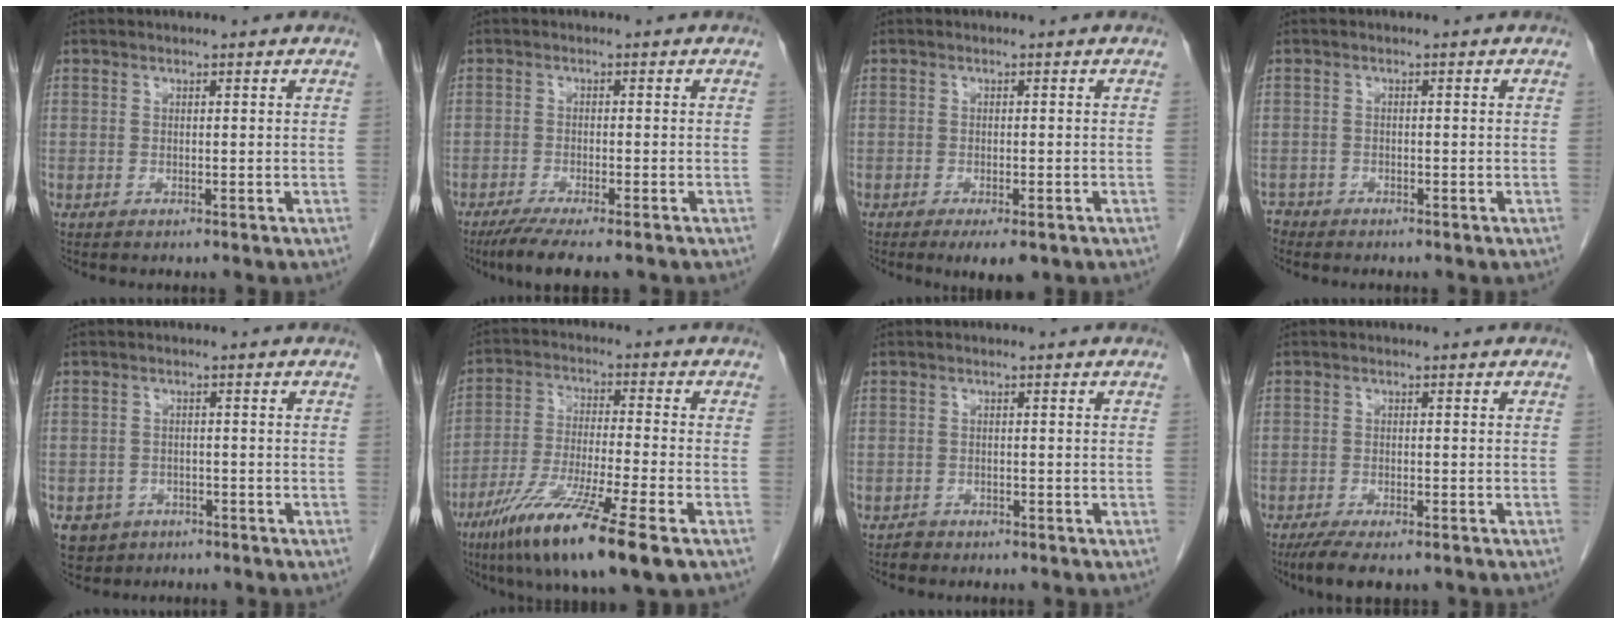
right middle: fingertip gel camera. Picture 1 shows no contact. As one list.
[{"total": 7.1, "force": [-5.5, 0.8, 4.5], "torque": [-0.072, -0.018, -0.086]}, {"total": 4.1, "force": [-2.6, 1.1, 3.0], "torque": [-0.040, -0.008, -0.032]}, {"total": 1.7, "force": [-1.6, 0.7, -0.2], "torque": [-0.001, -0.001, -0.031]}, {"total": 4.7, "force": [-2.7, 3.7, 0.7], "torque": [-0.013, 0.006, -0.040]}, {"total": 15.8, "force": [-9.1, 0.5, 12.9], "torque": [-0.239, -0.048, -0.160]}, {"total": 1.7, "force": [-1.3, 1.0, -0.2], "torque": [-0.004, 0.003, -0.024]}, {"total": 6.3, "force": [-4.7, 1.8, 3.8], "torque": [-0.062, -0.013, -0.073]}]